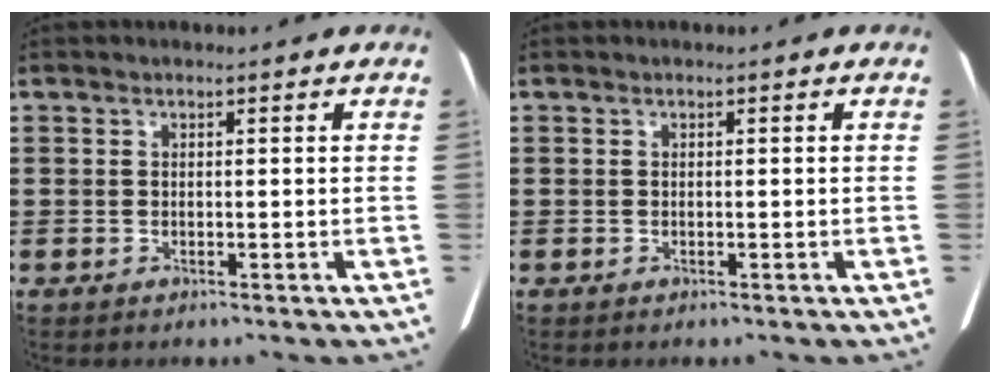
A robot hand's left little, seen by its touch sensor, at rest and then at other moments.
{"total": 0.0}